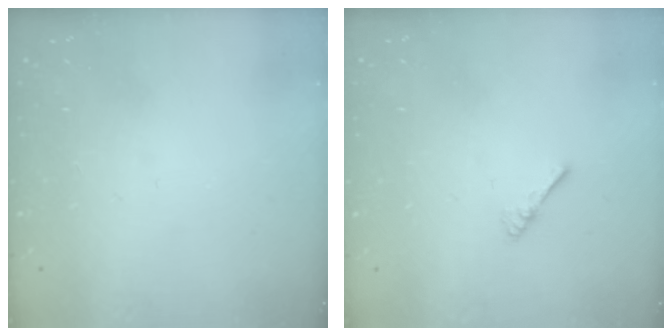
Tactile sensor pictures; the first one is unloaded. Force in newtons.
{"total": 2.4, "press": 2.4, "slide": 0.5}